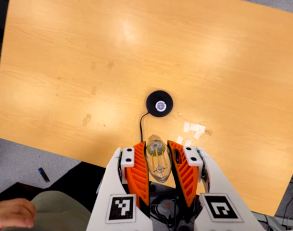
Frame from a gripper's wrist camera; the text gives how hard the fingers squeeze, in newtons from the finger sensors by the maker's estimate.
{"total": 19.8, "left": 22.0, "right": 17.7}